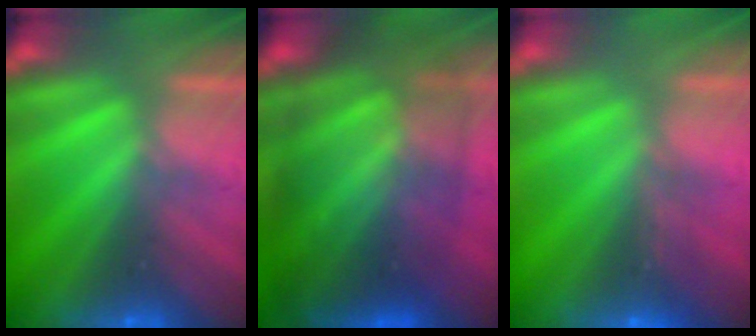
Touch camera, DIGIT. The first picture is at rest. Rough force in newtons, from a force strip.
{"total": 9.4}
{"total": 1.1}